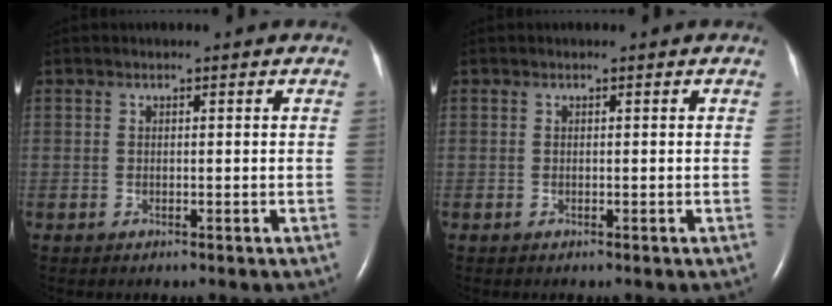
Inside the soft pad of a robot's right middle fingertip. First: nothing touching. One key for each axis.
{"total": 0.0}